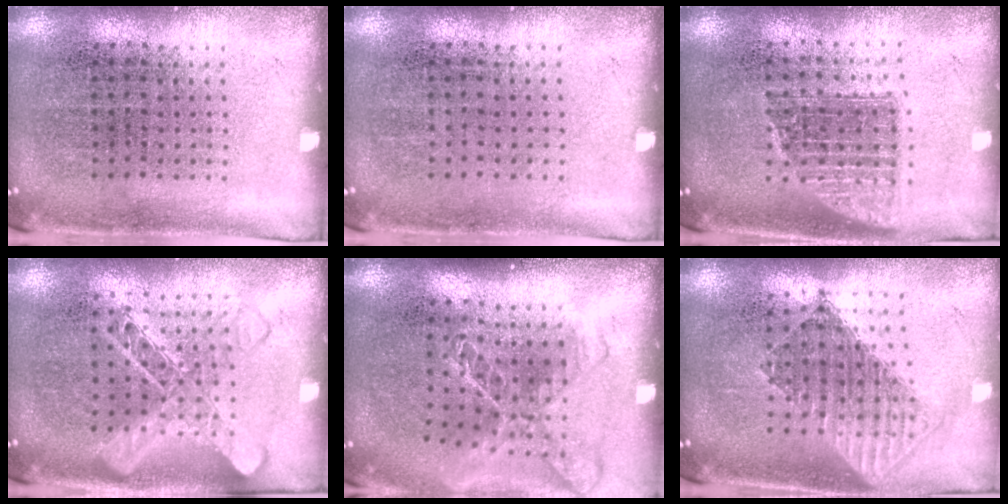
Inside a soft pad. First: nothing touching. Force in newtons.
{"total": 0.0}
{"total": 1.3, "press": 1.1, "slide": 0.8}
{"total": 1.6, "press": 1.6, "slide": 0.4}
{"total": 2.0, "press": 1.5, "slide": 1.3}
{"total": 1.6, "press": 1.4, "slide": 0.9}